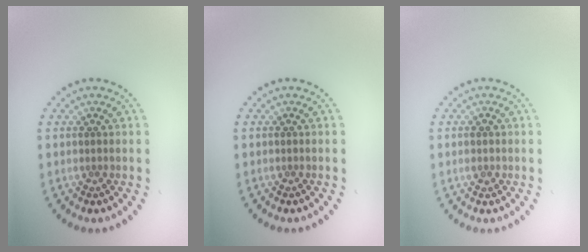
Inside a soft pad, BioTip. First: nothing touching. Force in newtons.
{"total": 0.0}
{"total": 1.0, "press": 1.0, "slide": 0.3}